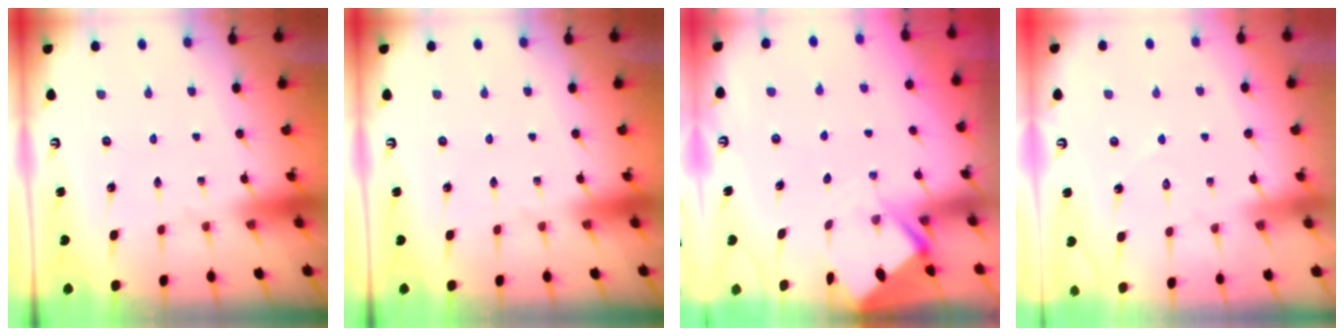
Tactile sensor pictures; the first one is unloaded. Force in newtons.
{"total": 0.0}
{"total": 3.7, "press": 3.7, "slide": 0.3}
{"total": 3.5, "press": 3.5, "slide": 0.4}